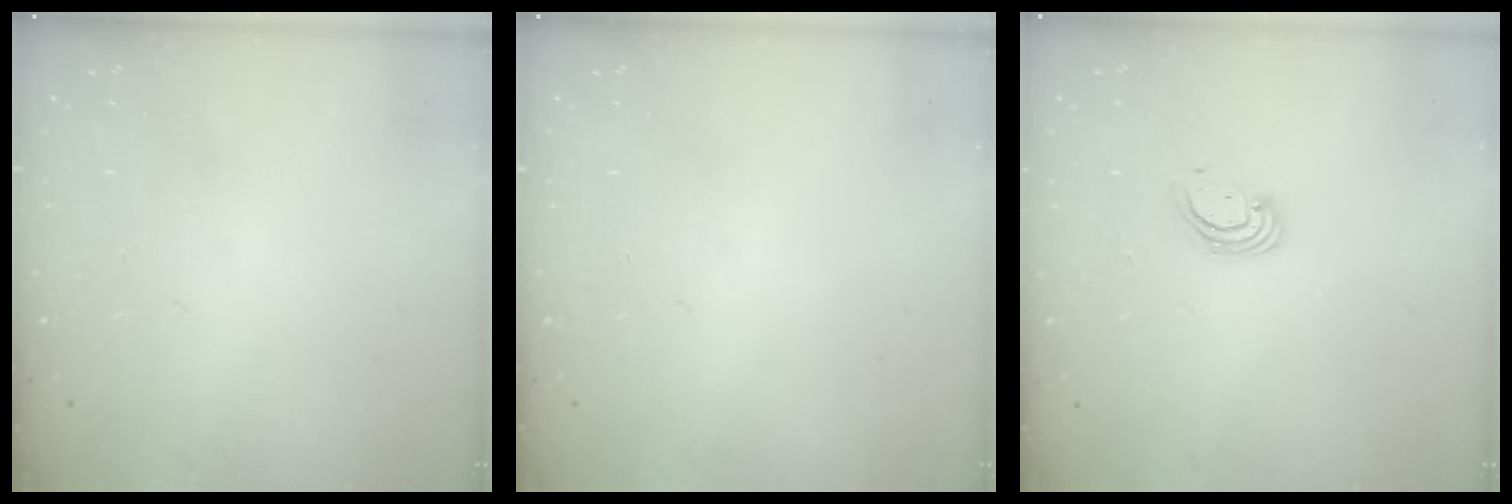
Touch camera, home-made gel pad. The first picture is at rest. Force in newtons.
{"total": 0.0}
{"total": 3.4, "press": 3.4, "slide": 0.3}